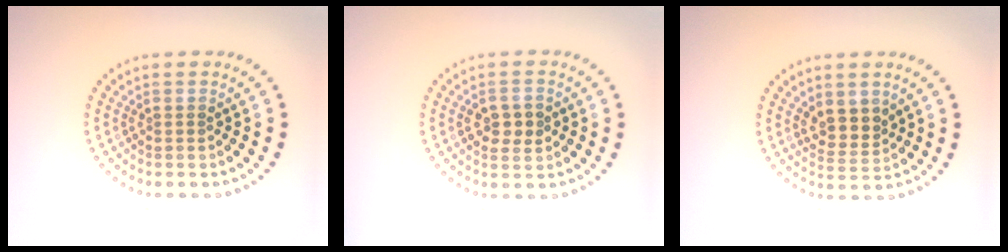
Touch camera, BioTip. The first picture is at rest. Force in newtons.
{"total": 2.5, "press": 2.5, "slide": 0.0}
{"total": 2.5, "press": 2.3, "slide": 1.1}